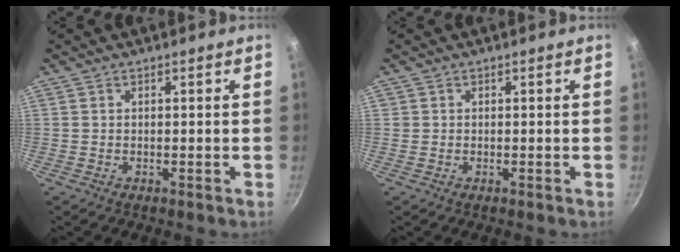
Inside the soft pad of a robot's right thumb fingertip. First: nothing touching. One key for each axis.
{"total": 0.5, "fx": 0.1, "fy": 0.5, "fz": 0.1, "tx": 0.006, "ty": 0.004, "tz": 0.001}